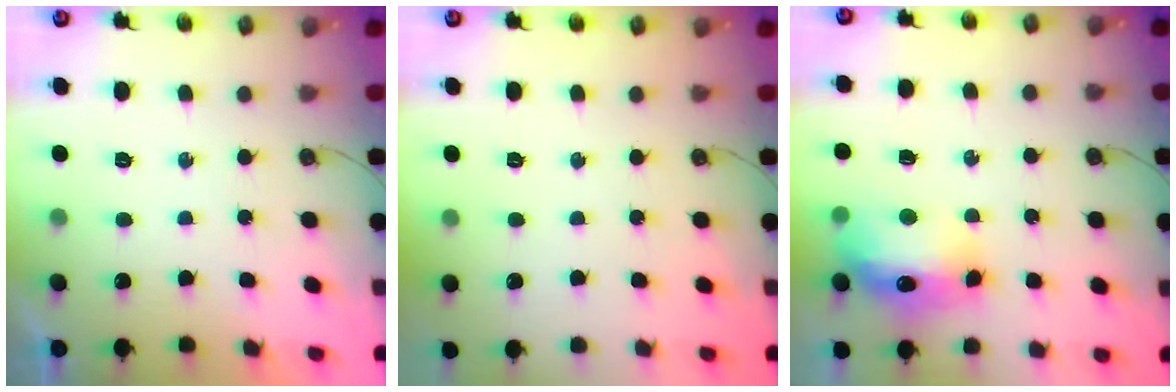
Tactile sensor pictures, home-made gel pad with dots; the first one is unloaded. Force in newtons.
{"total": 0.0}
{"total": 12.7, "press": 12.6, "slide": 1.2}